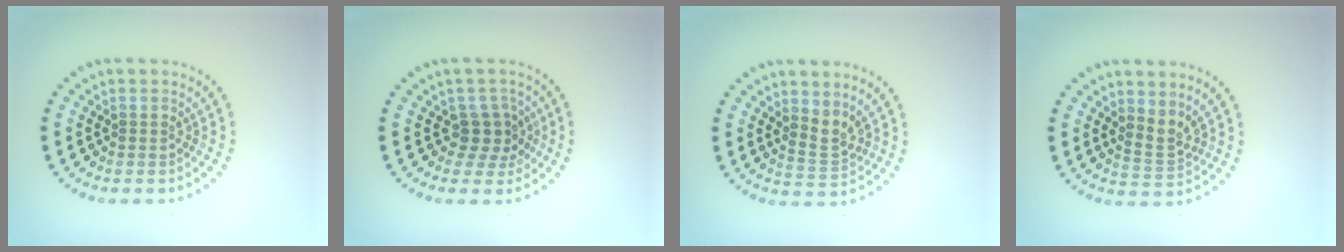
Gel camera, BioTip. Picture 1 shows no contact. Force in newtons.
{"total": 2.6, "press": 2.0, "slide": 1.6}
{"total": 2.1, "press": 1.5, "slide": 1.5}
{"total": 2.1, "press": 1.4, "slide": 1.5}